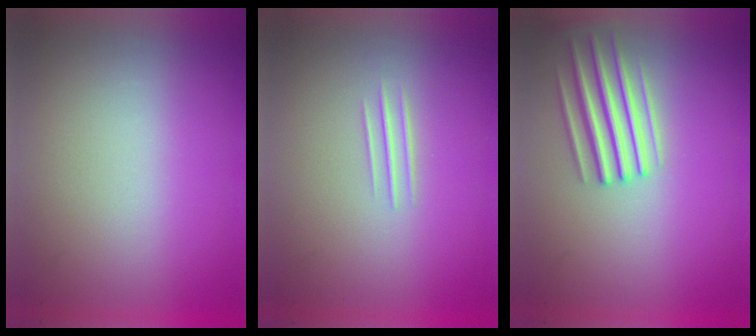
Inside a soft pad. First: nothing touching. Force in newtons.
{"total": 1.0}
{"total": 3.0}